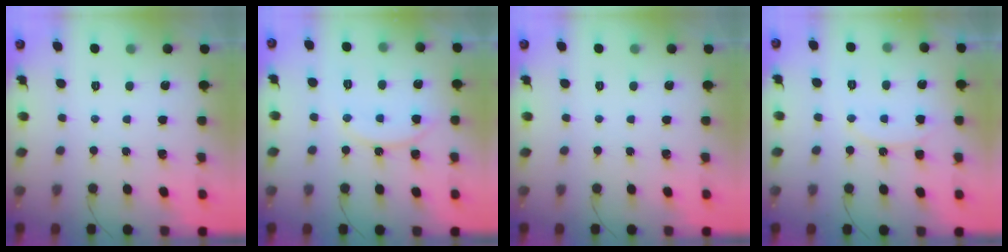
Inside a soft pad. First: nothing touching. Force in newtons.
{"total": 11.9, "press": 11.9, "slide": 0.8}
{"total": 0.0}
{"total": 9.1, "press": 9.1, "slide": 1.0}